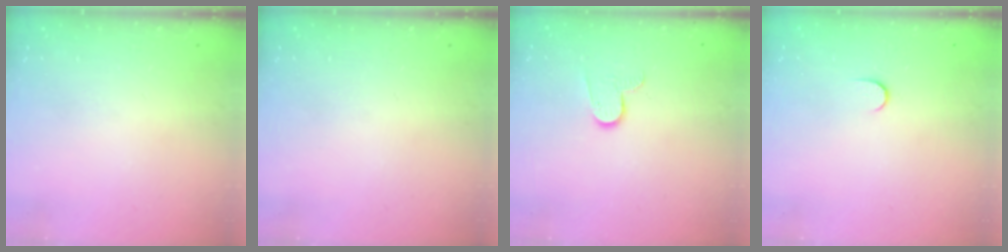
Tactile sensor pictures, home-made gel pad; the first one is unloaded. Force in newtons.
{"total": 0.0}
{"total": 7.6, "press": 7.6, "slide": 0.7}
{"total": 3.4, "press": 3.4, "slide": 0.4}